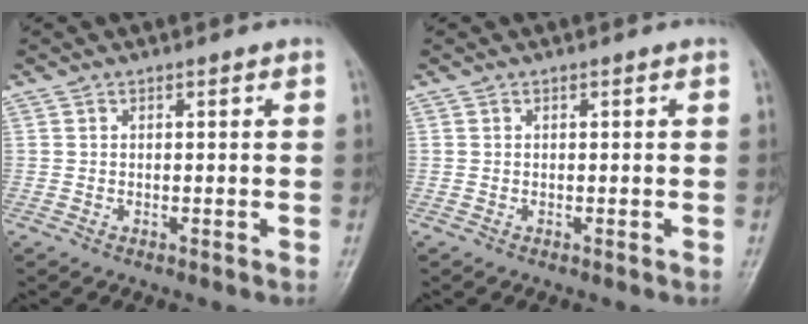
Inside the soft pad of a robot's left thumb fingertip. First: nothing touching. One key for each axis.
{"total": 0.0}